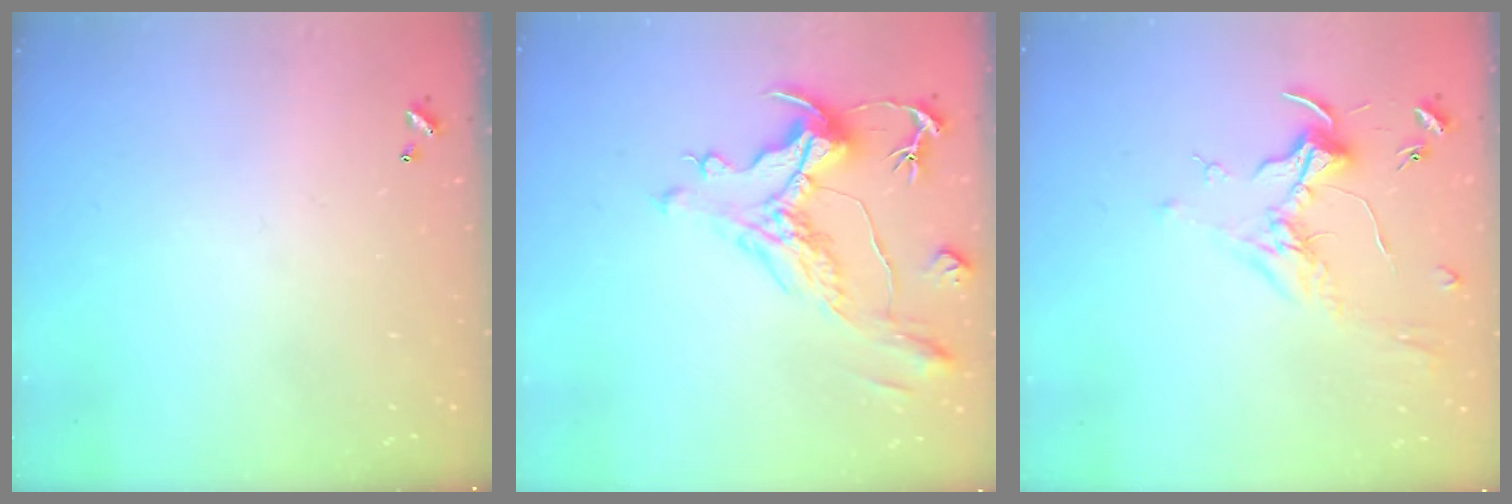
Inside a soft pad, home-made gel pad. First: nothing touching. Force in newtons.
{"total": 1.6, "press": 0.6, "slide": 1.5}
{"total": 1.7, "press": 1.5, "slide": 0.8}